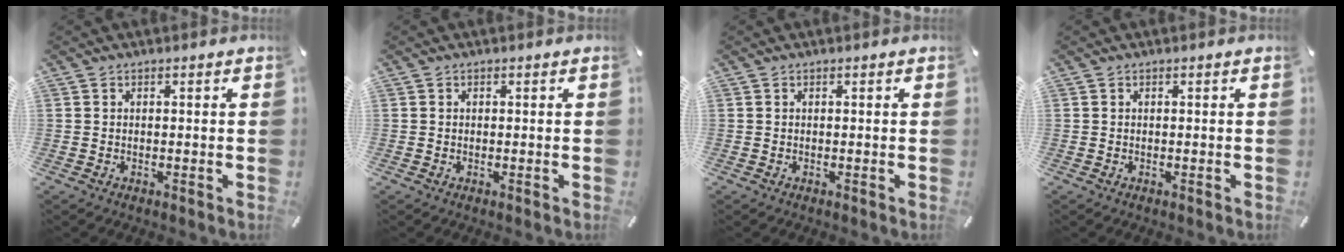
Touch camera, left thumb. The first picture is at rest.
{"total": 0.0}
{"total": 0.0}
{"total": 0.0}